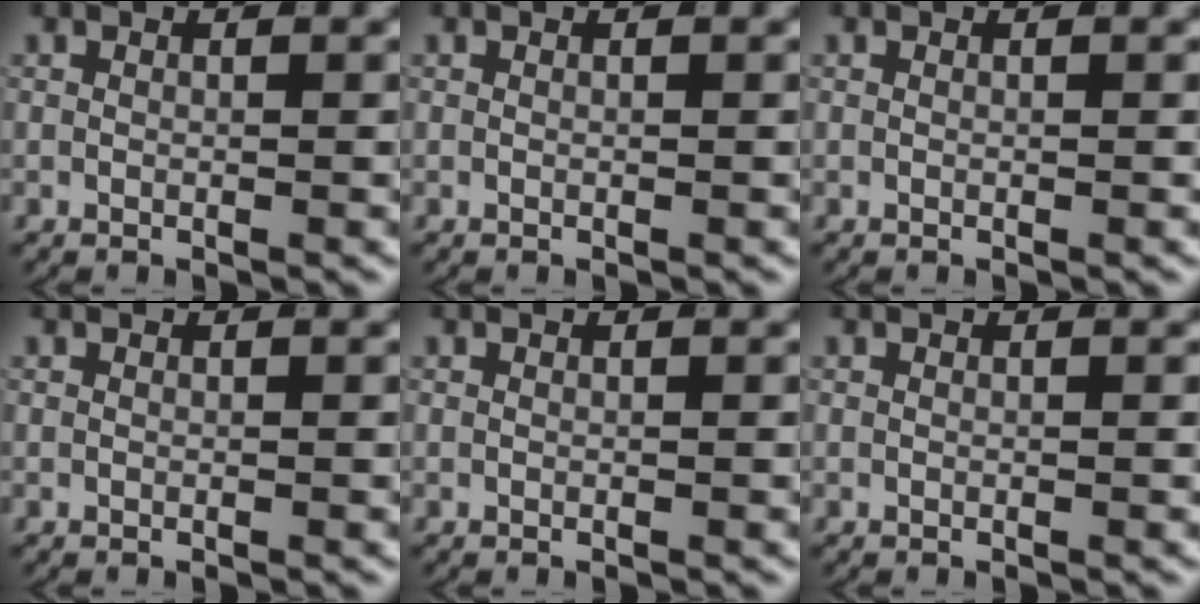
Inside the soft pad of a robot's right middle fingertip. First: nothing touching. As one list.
[{"total": 0.0}, {"total": 0.0}, {"total": 0.0}, {"total": 0.0}, {"total": 0.0}]